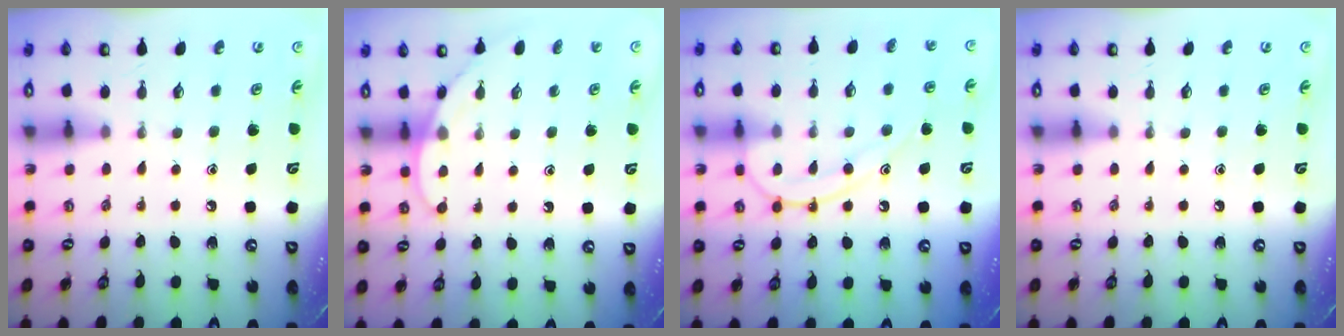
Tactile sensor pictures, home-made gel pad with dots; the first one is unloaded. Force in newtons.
{"total": 6.6, "press": 6.6, "slide": 0.2}
{"total": 11.9, "press": 11.9, "slide": 0.8}
{"total": 0.0}